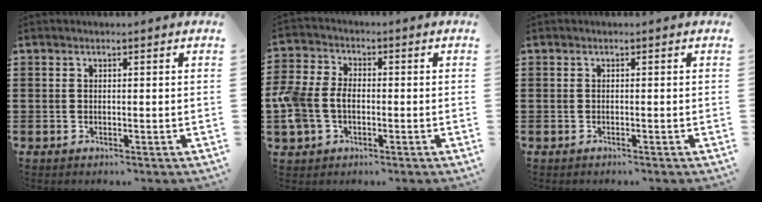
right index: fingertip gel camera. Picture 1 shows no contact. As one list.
[{"total": 5.8, "force": [-1.2, 4.3, 3.7], "torque": [-0.107, -0.001, -0.031]}, {"total": 0.0}]